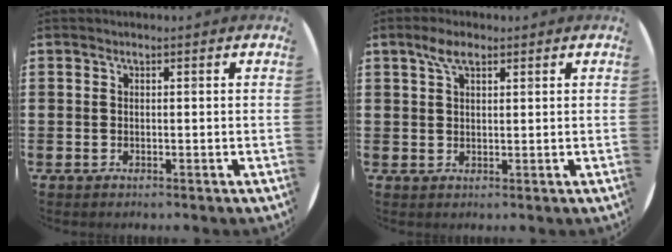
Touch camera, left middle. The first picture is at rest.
{"total": 3.5, "force": [2.3, 1.5, 2.2], "torque": [-0.040, 0.005, 0.039]}